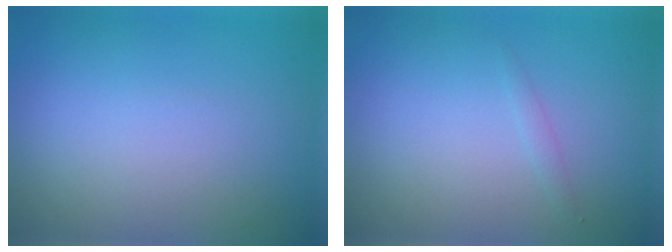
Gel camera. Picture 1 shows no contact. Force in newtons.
{"total": 0.6, "press": 0.6, "slide": 0.0}